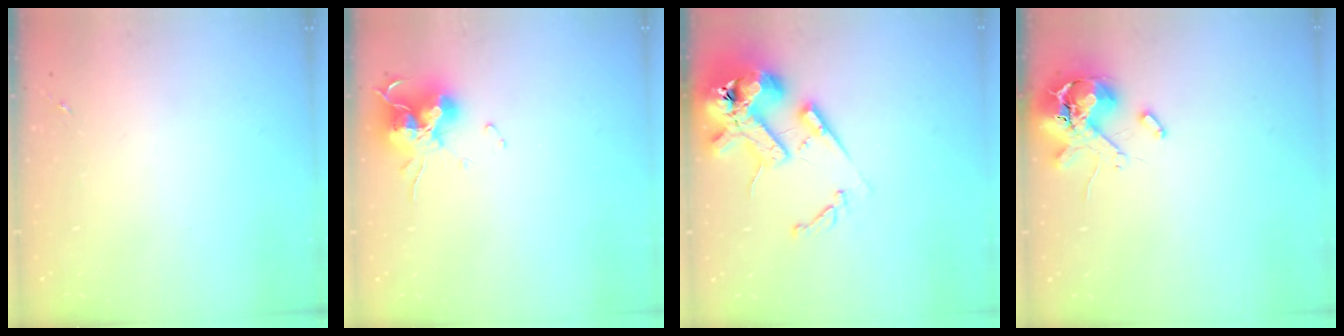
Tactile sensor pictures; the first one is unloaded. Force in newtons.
{"total": 15.2, "press": 15.1, "slide": 2.0}
{"total": 17.7, "press": 17.6, "slide": 2.4}
{"total": 12.2, "press": 12.0, "slide": 1.8}